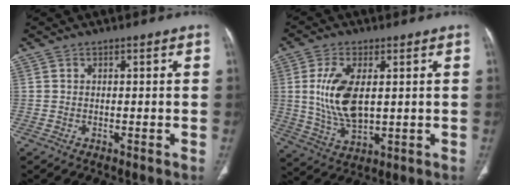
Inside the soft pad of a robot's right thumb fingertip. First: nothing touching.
{"total": 11.8, "force": [1.7, 6.0, 10.0], "torque": [-0.202, -0.015, 0.042]}